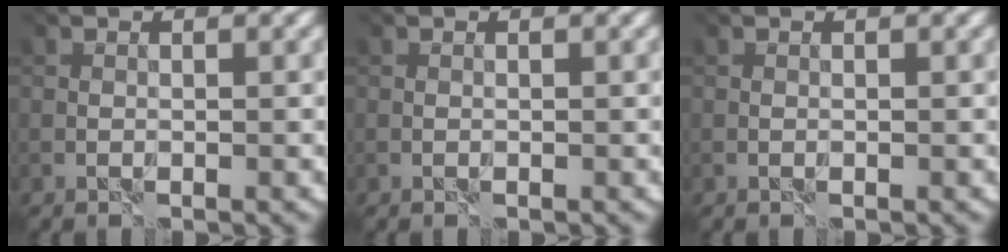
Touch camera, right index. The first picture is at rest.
{"total": 0.0}
{"total": 0.0}